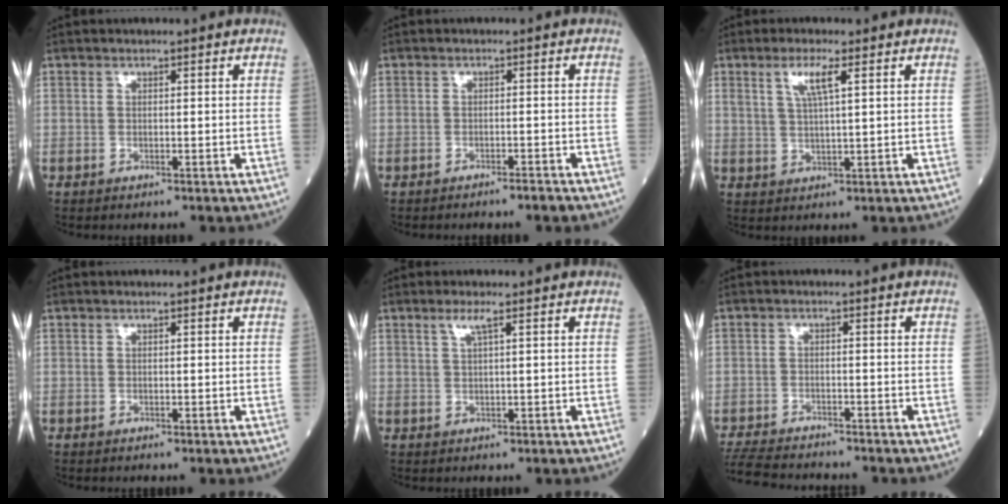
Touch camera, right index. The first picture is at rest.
{"total": 1.8, "force": [-1.6, -0.1, 0.8], "torque": [-0.017, -0.003, -0.022]}
{"total": 4.5, "force": [2.0, 0.3, 4.0], "torque": [-0.084, 0.004, 0.041]}
{"total": 0.0}
{"total": 2.1, "force": [1.1, -0.1, 1.8], "torque": [-0.043, 0.003, 0.023]}
{"total": 9.7, "force": [-9.0, 1.9, 3.2], "torque": [-0.062, -0.014, -0.145]}